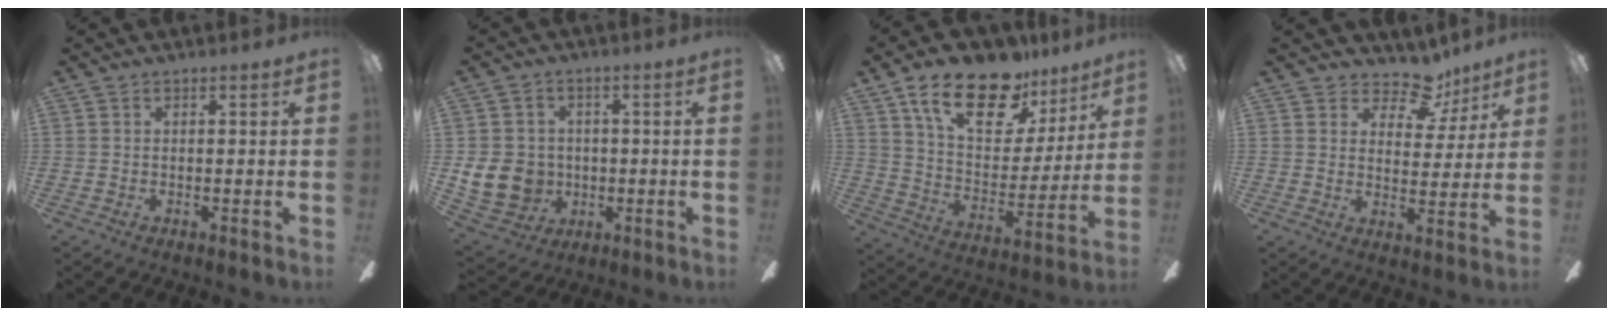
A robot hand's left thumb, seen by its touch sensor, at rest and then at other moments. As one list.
[{"total": 11.4, "force": [-1.2, 10.3, 4.8], "torque": [-0.131, 0.016, -0.013]}, {"total": 20.6, "force": [13.8, 9.6, 11.8], "torque": [-0.196, -0.080, 0.240]}, {"total": 10.5, "force": [7.8, 5.6, 4.4], "torque": [-0.061, -0.048, 0.139]}]